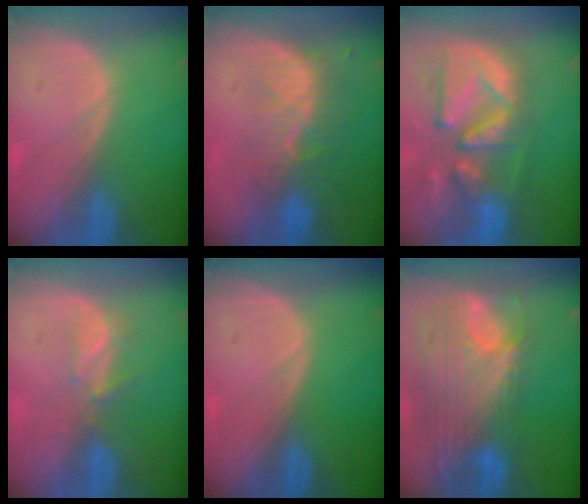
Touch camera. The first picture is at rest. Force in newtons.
{"total": 8.3, "press": 7.3, "slide": 3.8}
{"total": 13.1, "press": 11.3, "slide": 6.6}
{"total": 2.7, "press": 2.6, "slide": 0.8}
{"total": 0.0}
{"total": 12.2, "press": 10.3, "slide": 6.5}